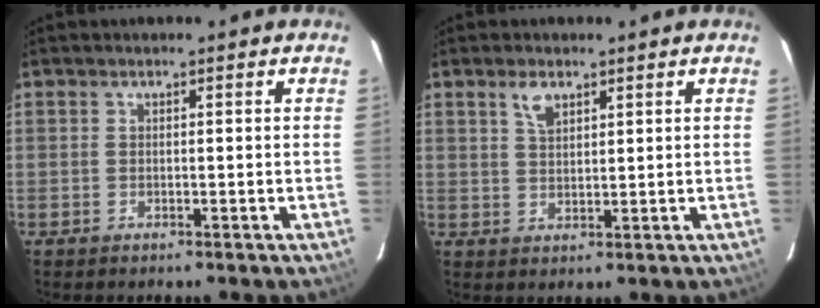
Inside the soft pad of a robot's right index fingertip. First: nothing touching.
{"total": 3.4, "force": [2.2, 1.6, 2.0], "torque": [-0.036, 0.004, 0.042]}